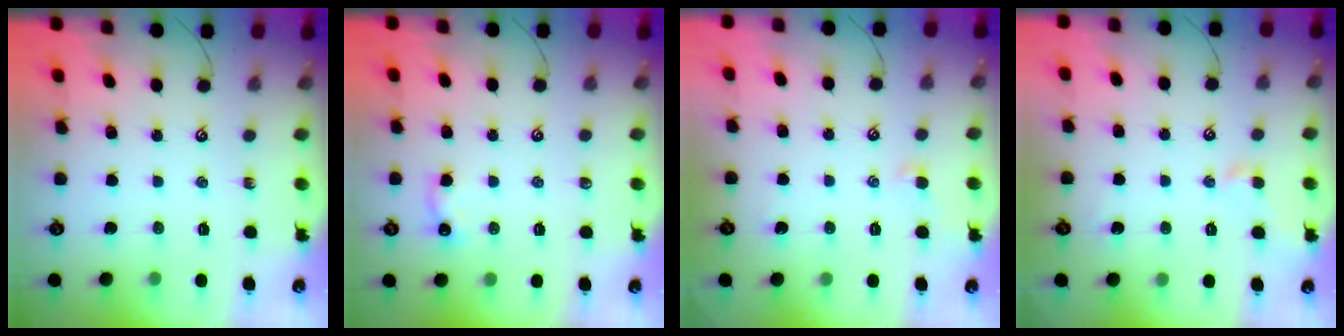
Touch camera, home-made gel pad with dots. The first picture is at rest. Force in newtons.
{"total": 4.7, "press": 4.6, "slide": 0.8}
{"total": 0.0}
{"total": 1.5, "press": 1.4, "slide": 0.3}